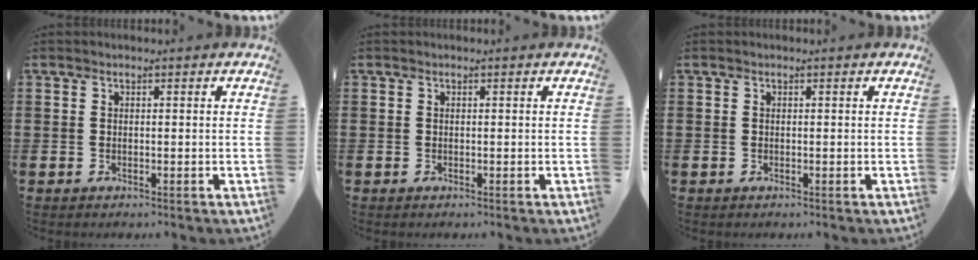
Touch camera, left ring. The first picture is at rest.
{"total": 0.0}
{"total": 0.0}